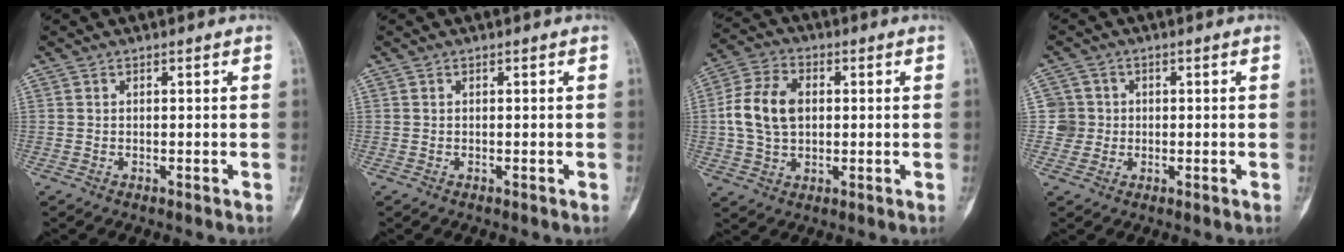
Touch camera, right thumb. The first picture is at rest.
{"total": 0.0}
{"total": 11.0, "force": [0.8, 7.6, 7.9], "torque": [-0.147, 0.015, 0.014]}
{"total": 3.9, "force": [0.2, 3.9, -0.1], "torque": [0.033, 0.009, -0.001]}